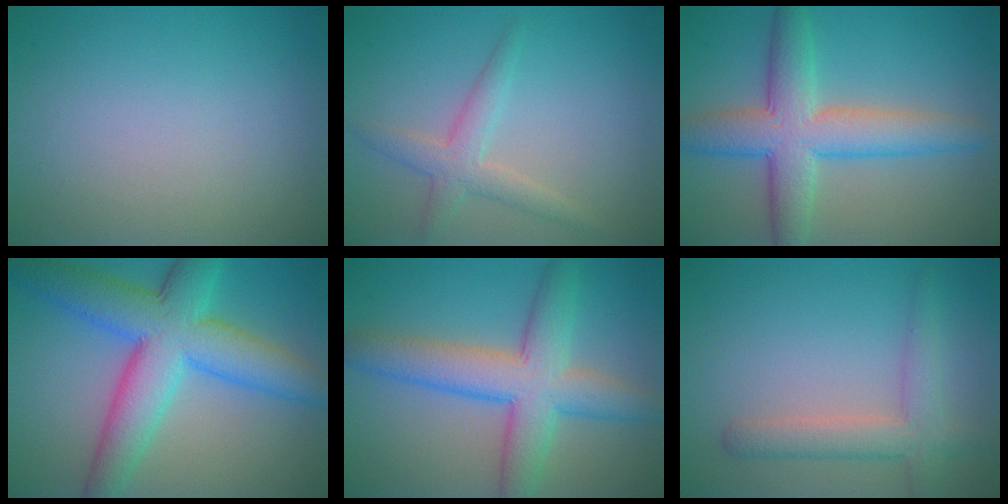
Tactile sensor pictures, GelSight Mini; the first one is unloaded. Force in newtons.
{"total": 2.7, "press": 2.7, "slide": 0.2}
{"total": 7.1, "press": 7.1, "slide": 0.2}
{"total": 9.7, "press": 9.7, "slide": 0.2}
{"total": 7.4, "press": 7.3, "slide": 0.4}
{"total": 3.7, "press": 3.7, "slide": 0.2}